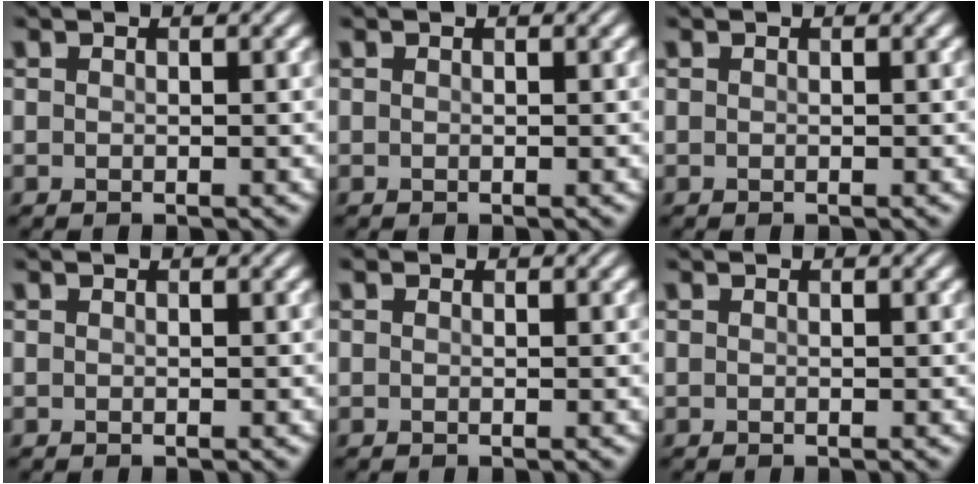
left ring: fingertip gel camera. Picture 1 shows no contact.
{"total": 0.0}
{"total": 0.0}
{"total": 0.0}
{"total": 0.0}
{"total": 0.0}